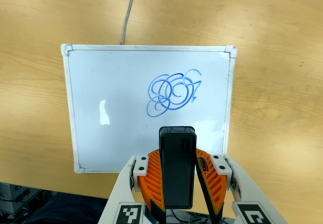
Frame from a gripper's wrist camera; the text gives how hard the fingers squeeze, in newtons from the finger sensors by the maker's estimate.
{"total": 5.5, "left": 4.8, "right": 6.3}